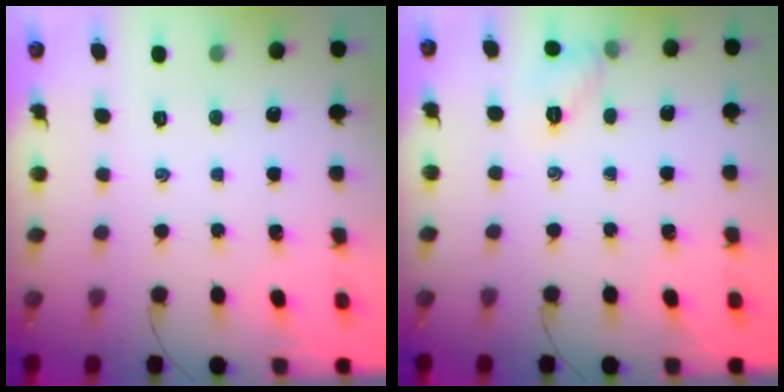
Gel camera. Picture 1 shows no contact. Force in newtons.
{"total": 6.8, "press": 6.5, "slide": 1.9}